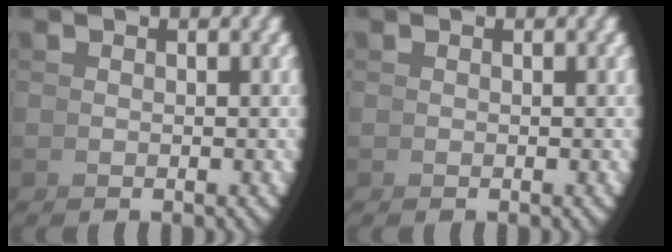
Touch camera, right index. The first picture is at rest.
{"total": 0.0}